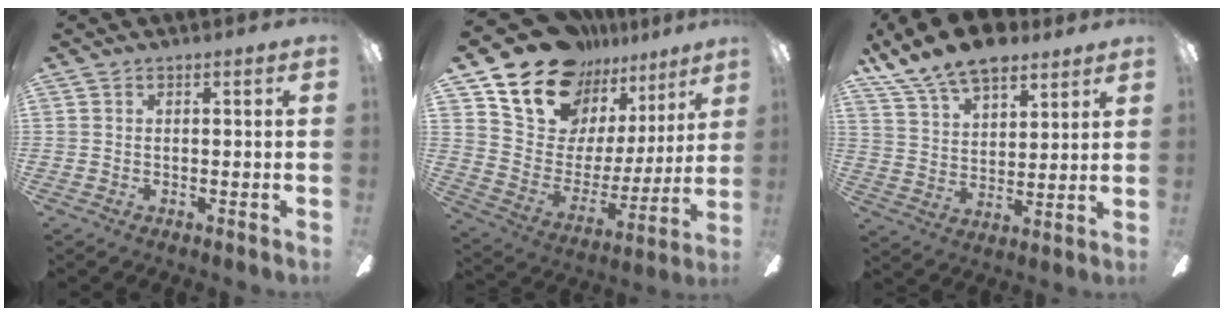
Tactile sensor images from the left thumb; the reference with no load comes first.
{"total": 17.6, "force": [13.6, 10.0, 5.3], "torque": [-0.116, -0.102, 0.251]}
{"total": 13.1, "force": [10.4, 5.6, 5.7], "torque": [-0.109, -0.054, 0.191]}